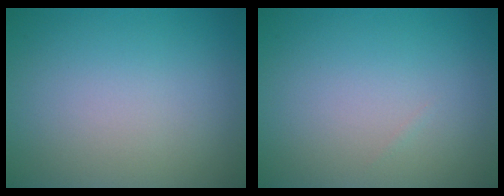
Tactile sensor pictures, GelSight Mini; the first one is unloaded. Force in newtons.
{"total": 0.0}